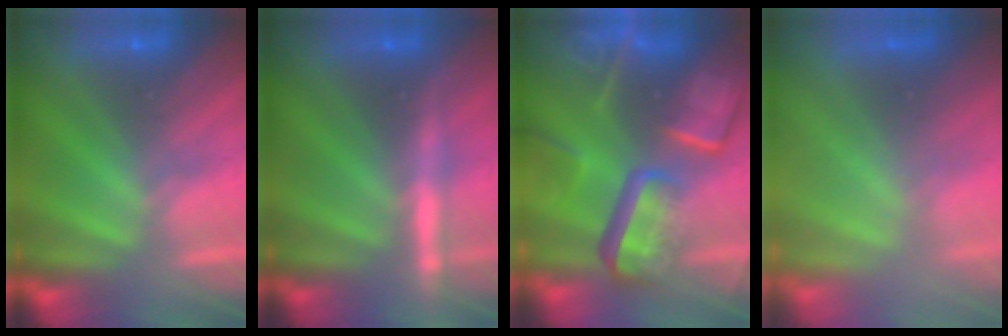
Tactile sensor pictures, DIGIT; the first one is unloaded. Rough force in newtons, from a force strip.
{"total": 3.3}
{"total": 10.8}
{"total": 6.3}